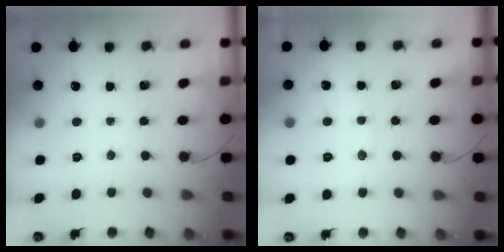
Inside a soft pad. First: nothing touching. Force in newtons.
{"total": 7.7, "press": 7.7, "slide": 1.1}